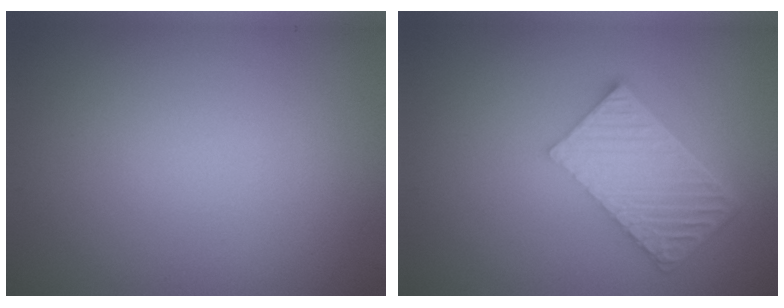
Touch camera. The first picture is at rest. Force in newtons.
{"total": 6.5, "press": 4.6, "slide": 4.6}